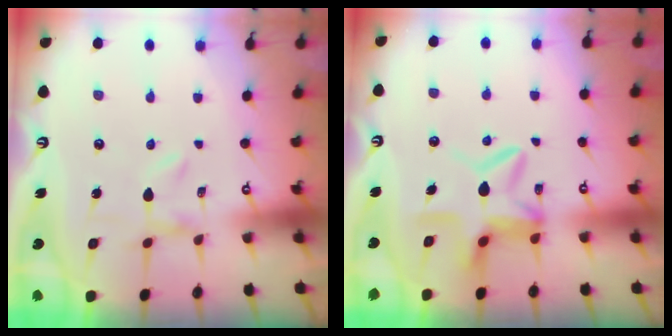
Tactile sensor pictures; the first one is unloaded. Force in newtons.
{"total": 9.7, "press": 9.7, "slide": 1.0}